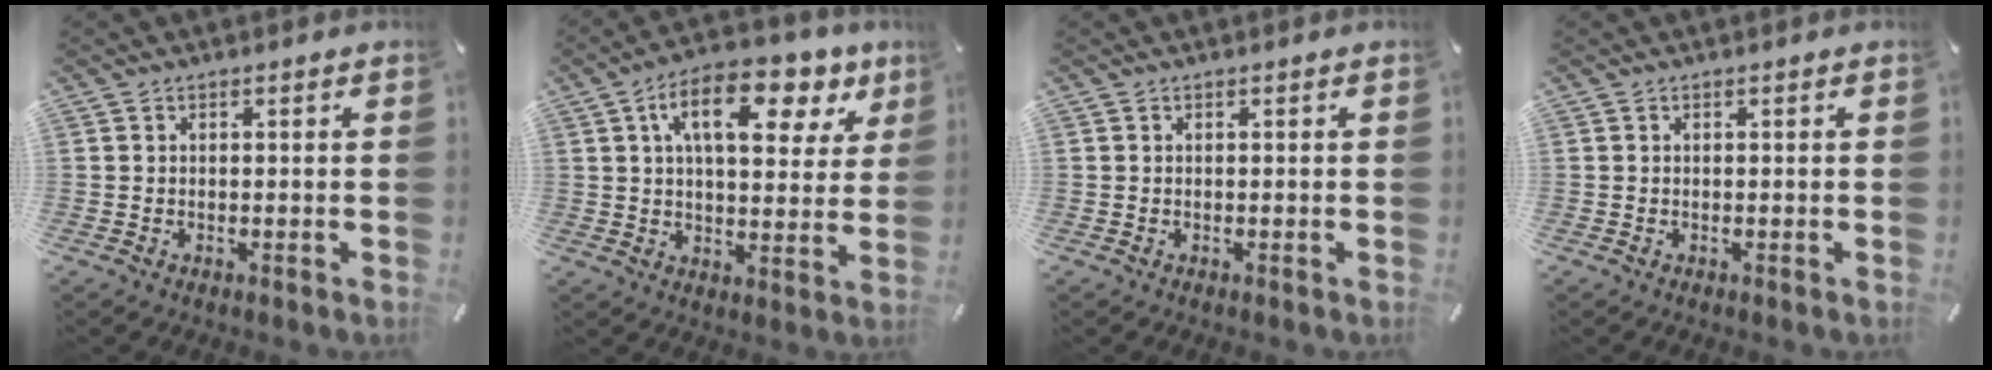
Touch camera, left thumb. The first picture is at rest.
{"total": 15.4, "force": [7.5, 7.6, 11.1], "torque": [-0.166, -0.027, 0.119]}
{"total": 0.0}
{"total": 0.0}